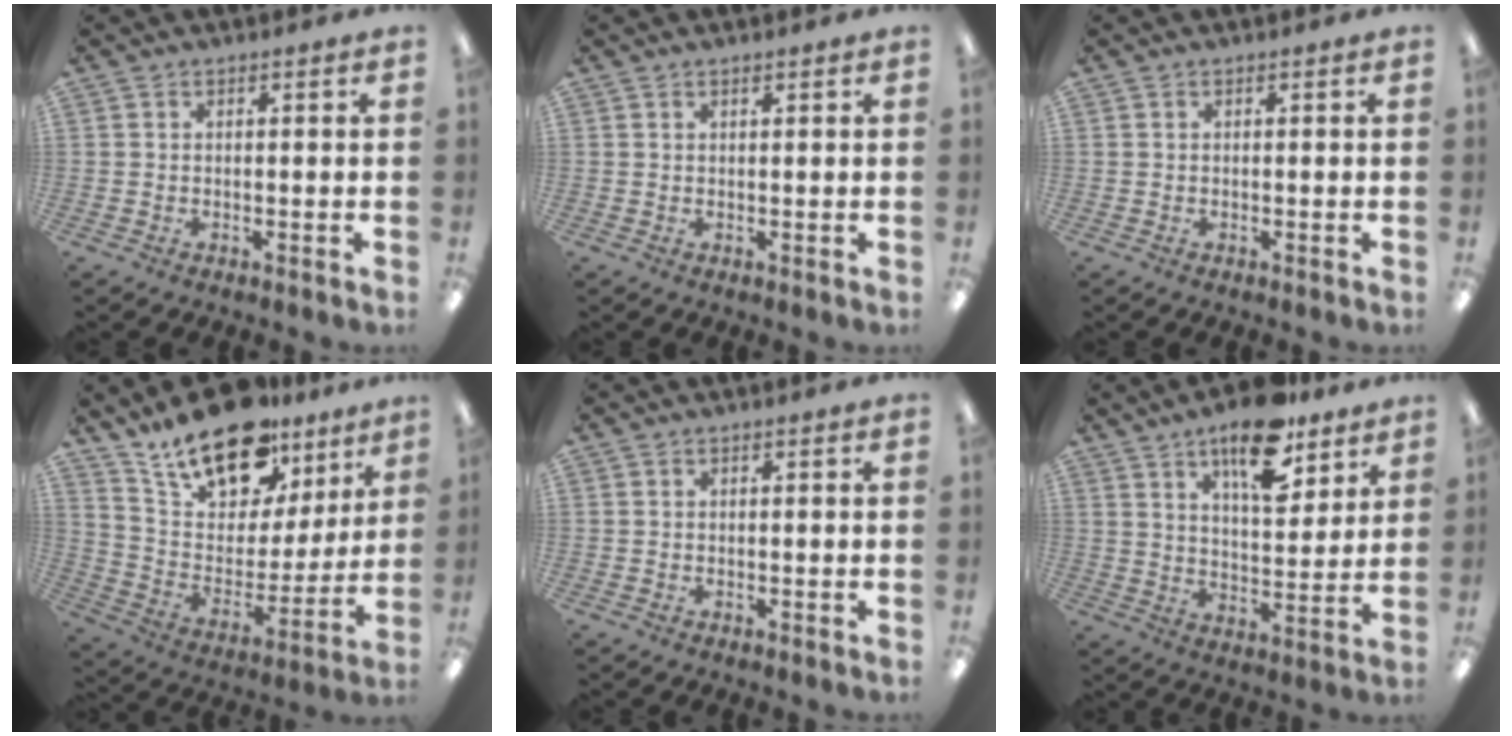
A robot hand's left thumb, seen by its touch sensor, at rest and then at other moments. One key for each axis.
{"total": 0.6, "fx": 0.5, "fy": 0.0, "fz": 0.2, "tx": -0.004, "ty": 0.000, "tz": 0.010}
{"total": 0.0}
{"total": 20.1, "fx": 15.4, "fy": 9.4, "fz": 8.8, "tx": -0.164, "ty": -0.097, "tz": 0.276}
{"total": 0.0}
{"total": 14.8, "fx": 9.9, "fy": 6.1, "fz": 9.1, "tx": -0.127, "ty": -0.052, "tz": 0.166}